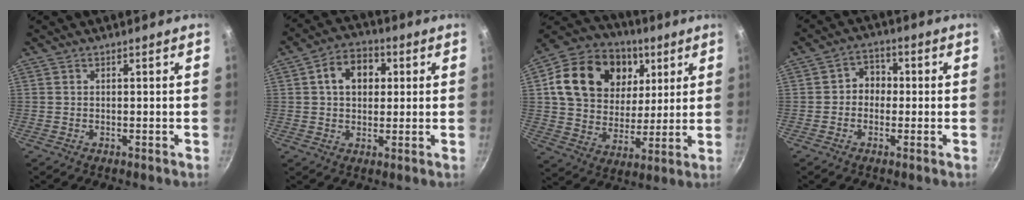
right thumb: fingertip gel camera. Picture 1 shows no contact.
{"total": 9.2, "force": [2.1, 6.7, 5.9], "torque": [-0.065, 0.013, 0.022]}
{"total": 22.6, "force": [7.5, 17.0, 12.9], "torque": [-0.206, -0.005, 0.127]}
{"total": 4.9, "force": [-0.3, 4.2, 2.5], "torque": [-0.006, 0.015, -0.015]}